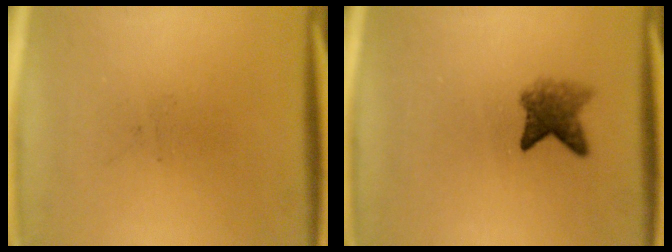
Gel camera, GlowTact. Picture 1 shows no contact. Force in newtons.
{"total": 3.8}